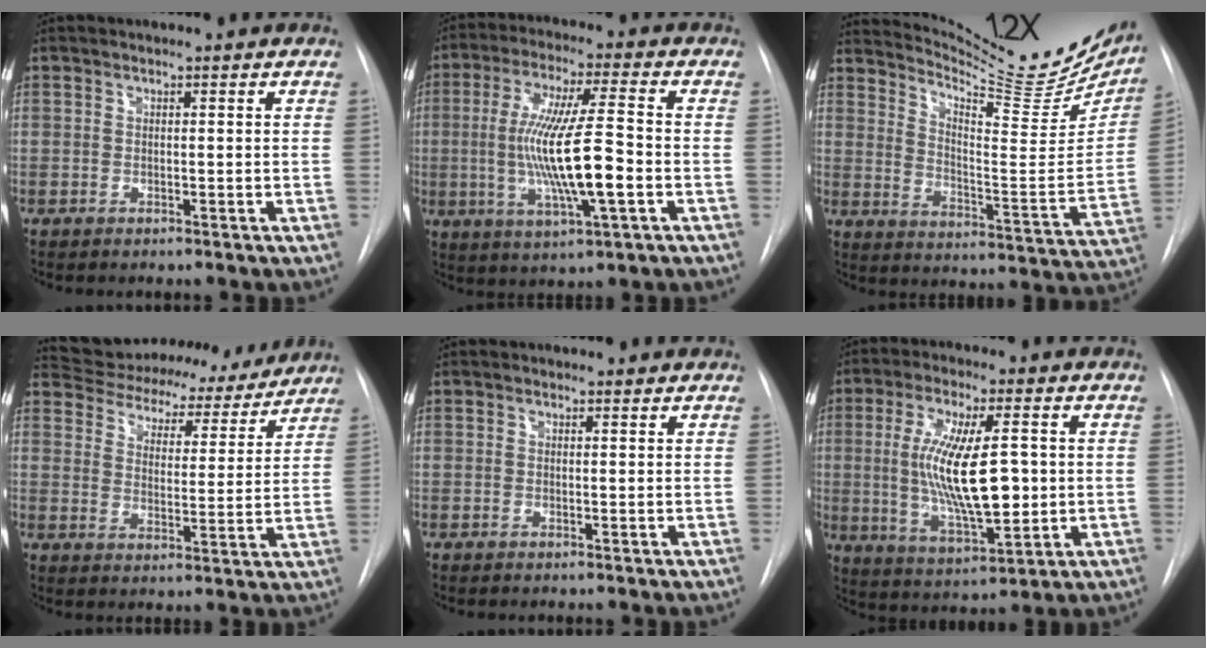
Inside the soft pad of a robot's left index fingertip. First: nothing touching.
{"total": 13.9, "force": [-2.1, 1.3, 13.6], "torque": [-0.263, -0.009, -0.037]}
{"total": 21.1, "force": [19.3, 3.1, 7.8], "torque": [-0.113, -0.071, 0.258]}
{"total": 19.4, "force": [18.1, 5.4, 4.3], "torque": [-0.066, 0.003, 0.243]}
{"total": 0.7, "force": [0.6, 0.4, 0.0], "torque": [-0.004, 0.001, 0.006]}
{"total": 14.0, "force": [0.4, 3.6, 13.5], "torque": [-0.260, -0.007, 0.015]}